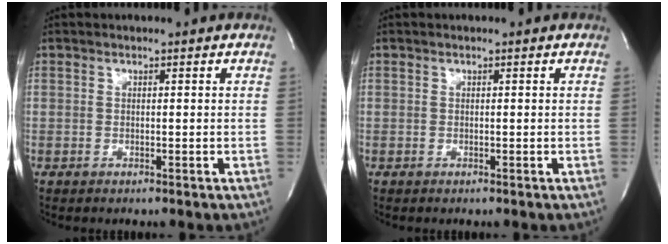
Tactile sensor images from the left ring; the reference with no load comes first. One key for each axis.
{"total": 0.0}